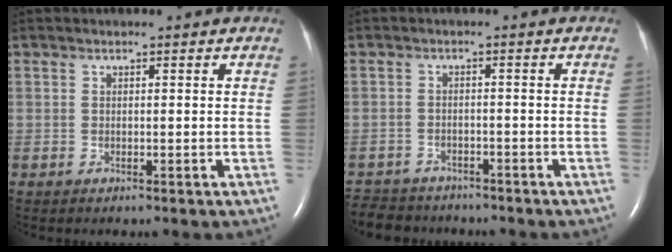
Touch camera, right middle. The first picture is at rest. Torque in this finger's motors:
{"motor_torque": [0.21, -0.36, -0.02, 0.02]}